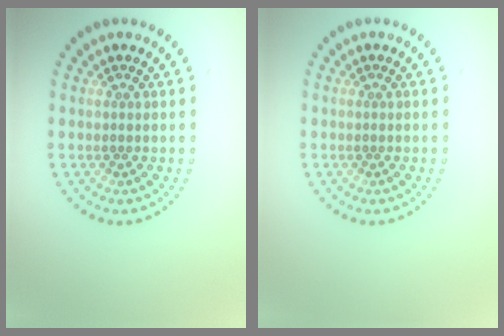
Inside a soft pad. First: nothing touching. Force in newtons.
{"total": 0.0}